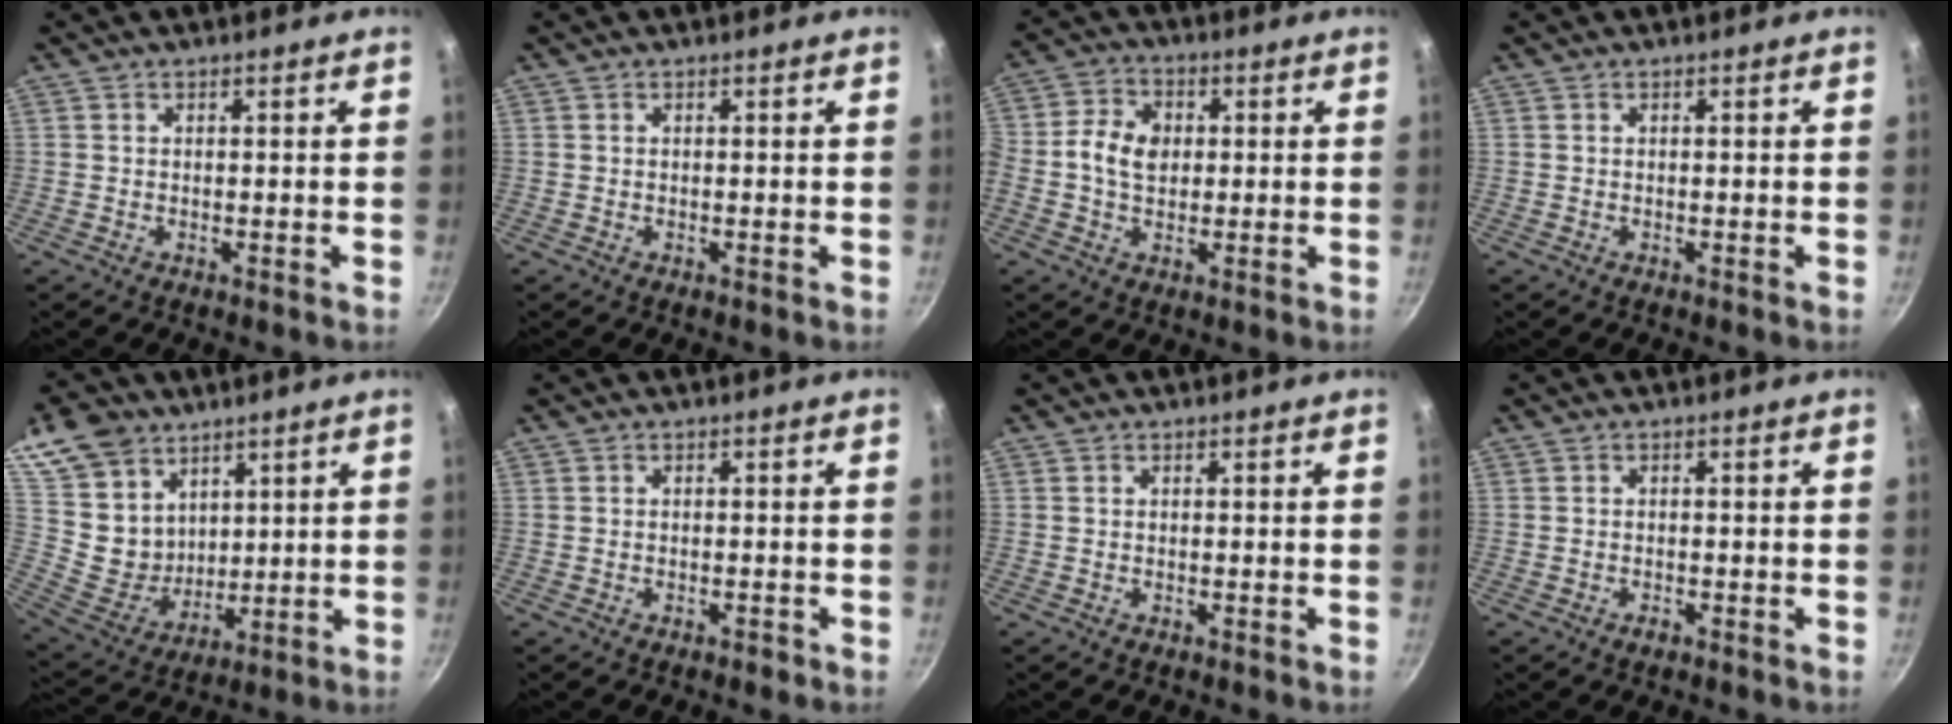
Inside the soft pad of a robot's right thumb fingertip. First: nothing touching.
{"total": 0.0}
{"total": 8.1, "force": [0.3, 6.0, 5.4], "torque": [-0.087, 0.012, -0.014]}
{"total": 0.0}
{"total": 16.0, "force": [9.0, 11.7, 6.1], "torque": [-0.089, -0.040, 0.186]}
{"total": 1.1, "force": [-0.7, 0.5, 0.6], "torque": [-0.010, 0.008, -0.007]}
{"total": 0.0}
{"total": 1.1, "force": [-0.7, 0.6, 0.6], "torque": [-0.013, 0.004, -0.012]}